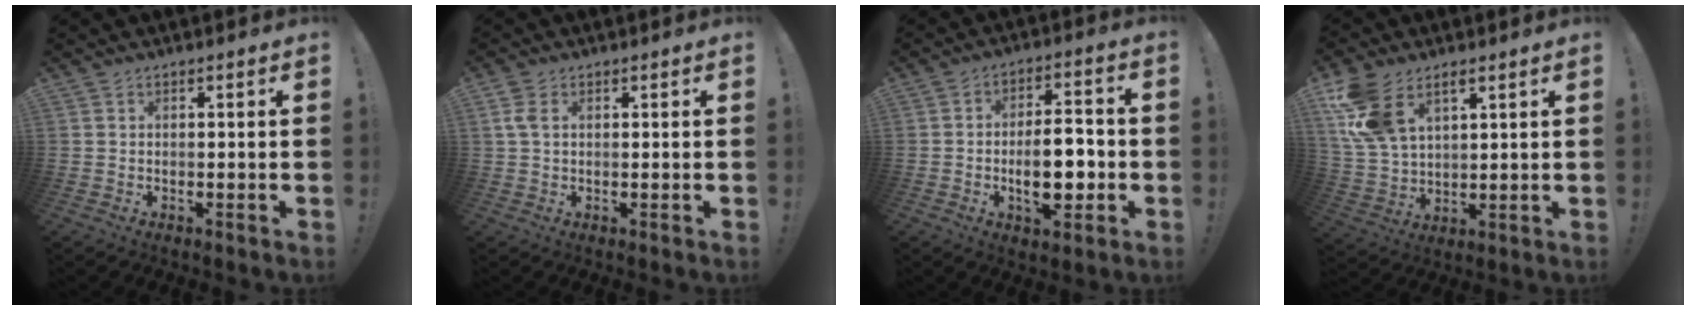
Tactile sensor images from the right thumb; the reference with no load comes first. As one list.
[{"total": 3.3, "force": [1.1, 2.0, 2.4], "torque": [-0.045, 0.005, 0.020]}, {"total": 12.1, "force": [-2.6, 5.9, 10.2], "torque": [-0.167, 0.006, -0.049]}, {"total": 12.5, "force": [6.2, 7.7, 7.7], "torque": [-0.164, -0.019, 0.122]}]